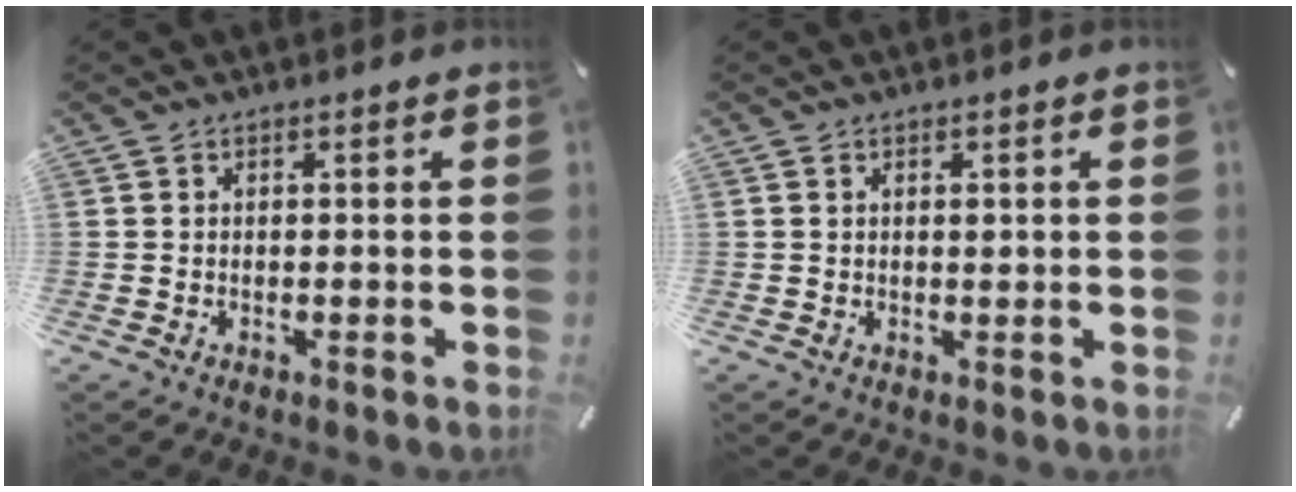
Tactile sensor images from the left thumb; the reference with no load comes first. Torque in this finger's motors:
{"motor_torque": [0.35, 0.32, 0.26, -0.19, -0.01]}